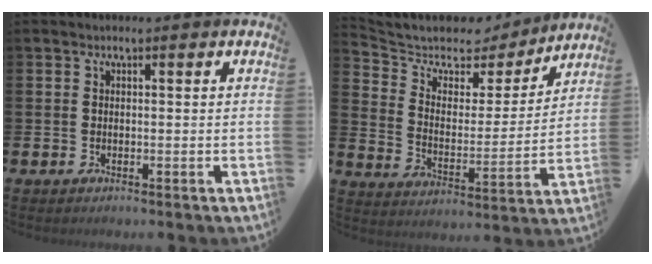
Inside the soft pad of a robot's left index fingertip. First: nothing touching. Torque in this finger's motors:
{"motor_torque": [1.05, -1.09, 0.37, 0.05]}